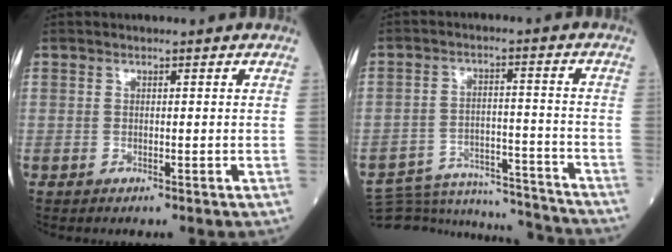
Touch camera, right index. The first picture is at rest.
{"total": 16.5, "force": [-16.2, 2.0, 2.3], "torque": [-0.043, 0.020, -0.227]}